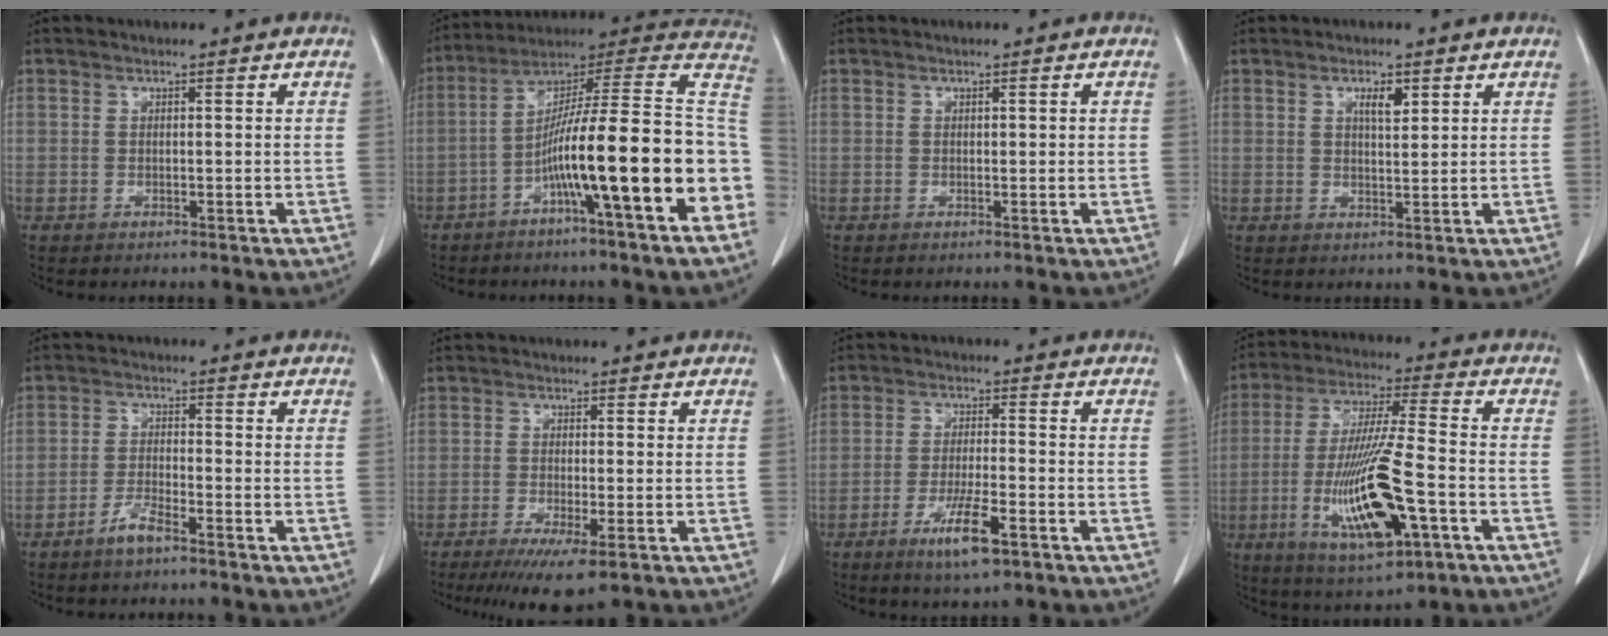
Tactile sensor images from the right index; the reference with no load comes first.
{"total": 22.0, "force": [-6.7, 0.5, 21.0], "torque": [-0.253, 0.025, -0.112]}
{"total": 0.8, "force": [0.1, 0.2, 0.7], "torque": [-0.011, 0.001, 0.003]}
{"total": 2.8, "force": [1.4, 0.8, 2.3], "torque": [-0.040, -0.002, 0.025]}
{"total": 3.4, "force": [-2.6, 0.3, 2.1], "torque": [-0.046, -0.001, -0.053]}
{"total": 6.1, "force": [-3.6, 0.6, 4.9], "torque": [-0.081, -0.018, -0.056]}
{"total": 7.1, "force": [-3.9, 0.8, 5.8], "torque": [-0.112, -0.011, -0.065]}
{"total": 16.8, "force": [-5.2, 2.4, 15.7], "torque": [-0.316, -0.020, -0.085]}